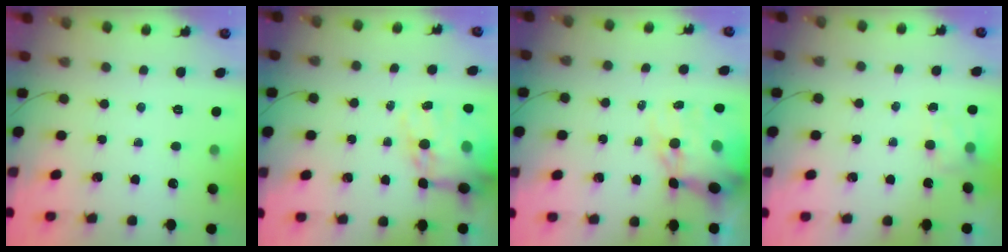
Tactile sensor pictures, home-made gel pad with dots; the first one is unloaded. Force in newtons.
{"total": 15.5, "press": 15.1, "slide": 3.6}
{"total": 13.0, "press": 12.6, "slide": 3.4}
{"total": 3.7, "press": 3.5, "slide": 1.2}